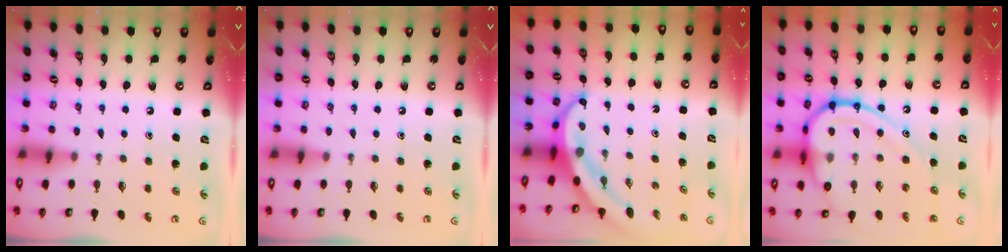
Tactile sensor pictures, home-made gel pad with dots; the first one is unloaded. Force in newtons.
{"total": 0.0}
{"total": 5.8, "press": 5.8, "slide": 0.8}
{"total": 20.4, "press": 20.3, "slide": 2.2}